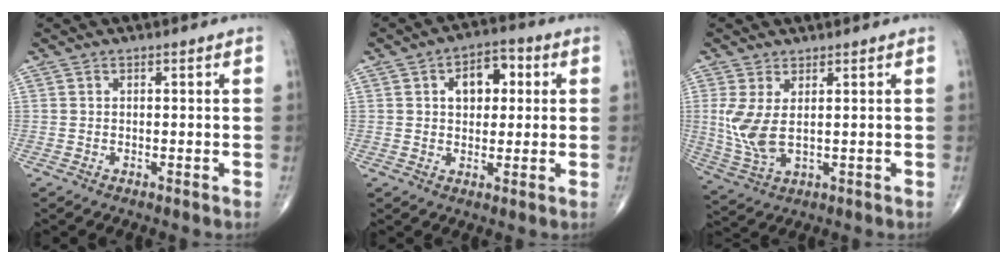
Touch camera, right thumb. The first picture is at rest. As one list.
[{"total": 8.0, "force": [1.9, 5.2, 5.8], "torque": [-0.055, 0.012, 0.023]}, {"total": 7.4, "force": [1.1, 3.3, 6.5], "torque": [-0.157, -0.013, 0.035]}]